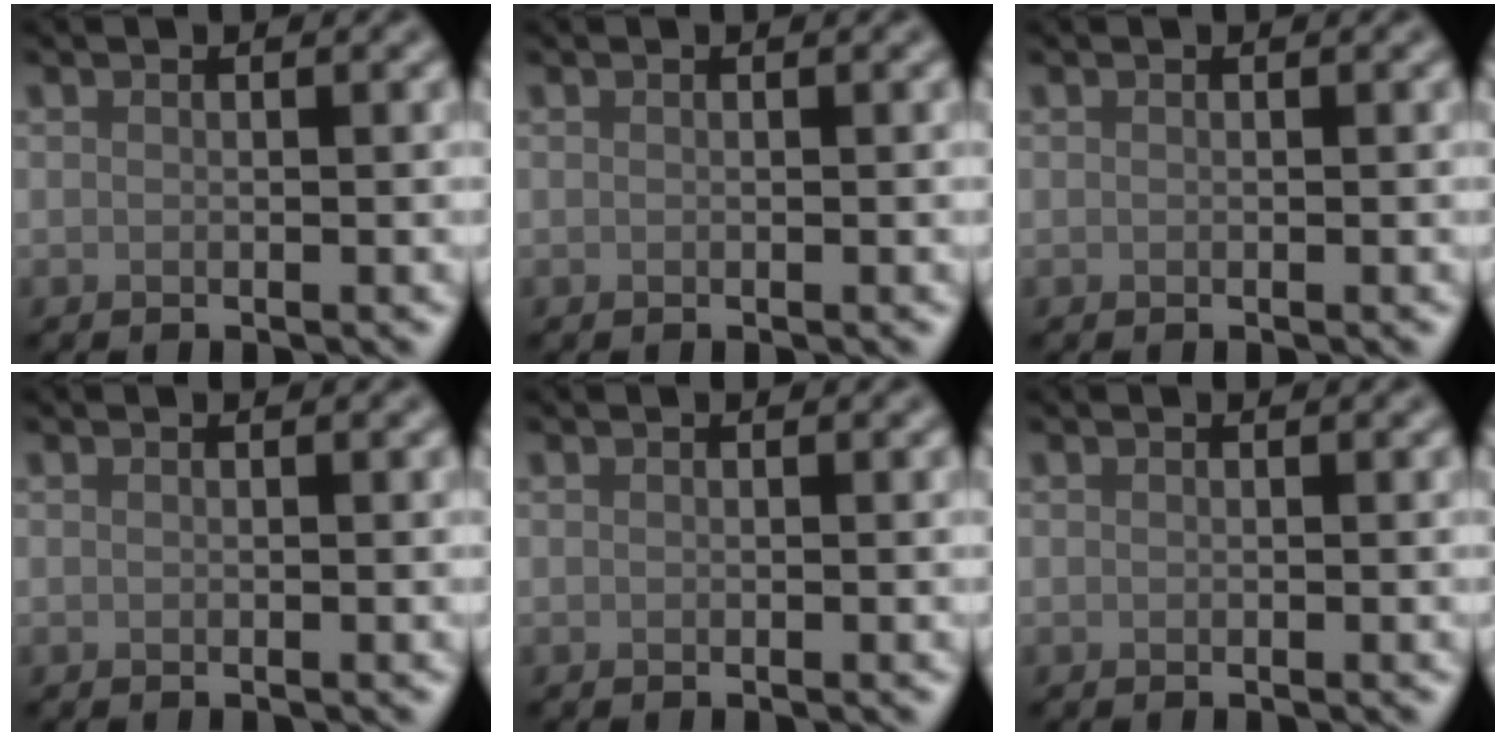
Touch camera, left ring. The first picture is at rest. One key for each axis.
{"total": 0.0}
{"total": 0.0}
{"total": 0.0}
{"total": 0.0}
{"total": 0.0}